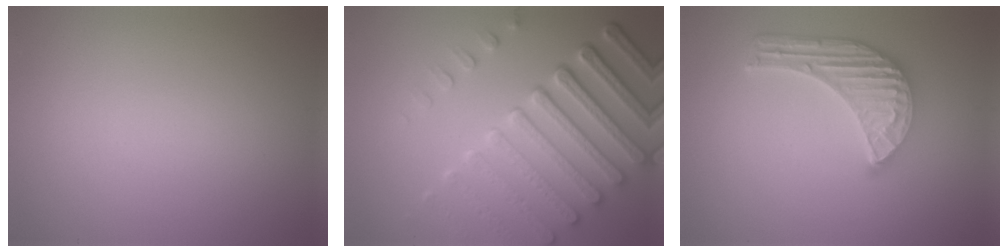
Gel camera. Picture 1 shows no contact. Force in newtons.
{"total": 8.0, "press": 5.8, "slide": 5.5}
{"total": 5.8, "press": 4.5, "slide": 3.7}